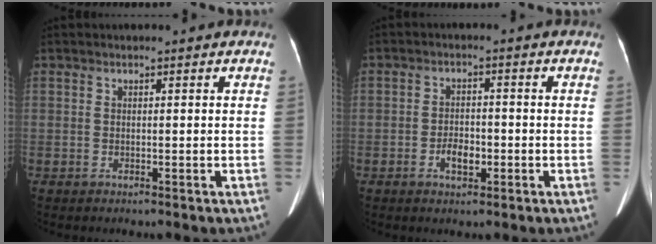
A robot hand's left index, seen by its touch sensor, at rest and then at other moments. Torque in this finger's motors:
{"motor_torque": [0.25, 0.21, 0.00, 0.00]}